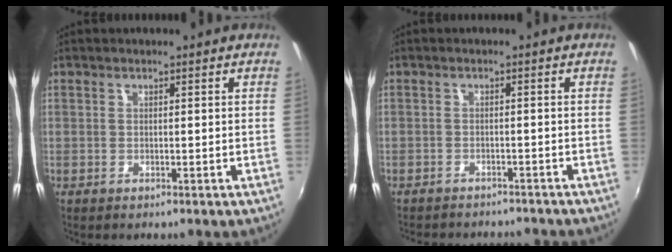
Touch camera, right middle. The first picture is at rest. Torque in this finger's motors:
{"motor_torque": [0.95, -1.19, 0.16, 0.06]}